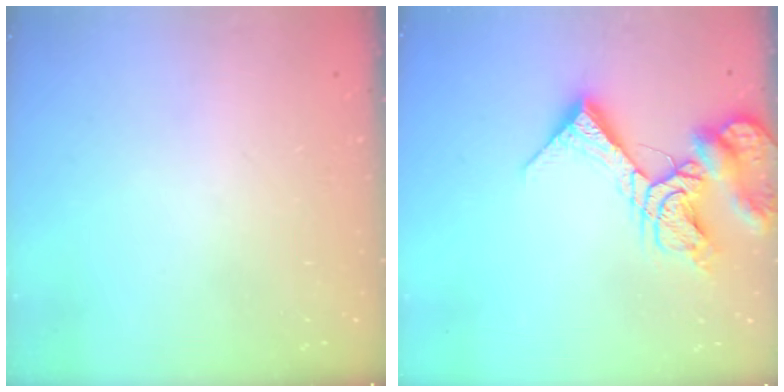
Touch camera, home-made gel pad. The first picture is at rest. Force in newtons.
{"total": 15.6, "press": 15.5, "slide": 1.8}